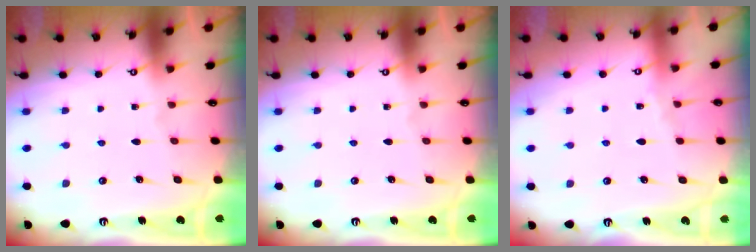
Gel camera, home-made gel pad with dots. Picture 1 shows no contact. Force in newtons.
{"total": 0.0}
{"total": 2.2, "press": 2.2, "slide": 0.3}